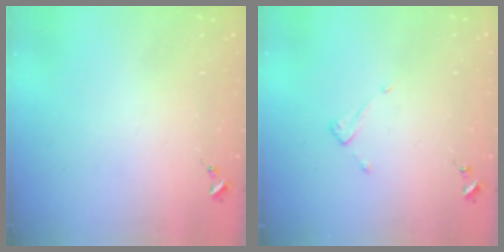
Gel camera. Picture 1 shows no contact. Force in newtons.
{"total": 3.6, "press": 3.6, "slide": 0.2}